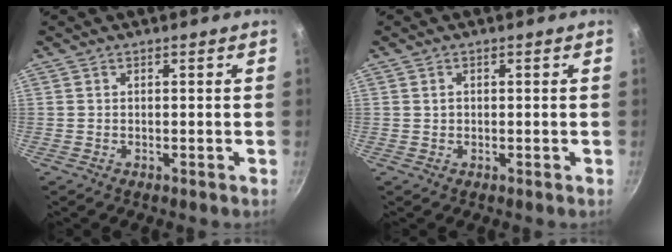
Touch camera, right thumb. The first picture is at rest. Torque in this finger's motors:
{"motor_torque": [0.25, -0.44, 0.23, 0.14, 0.04]}